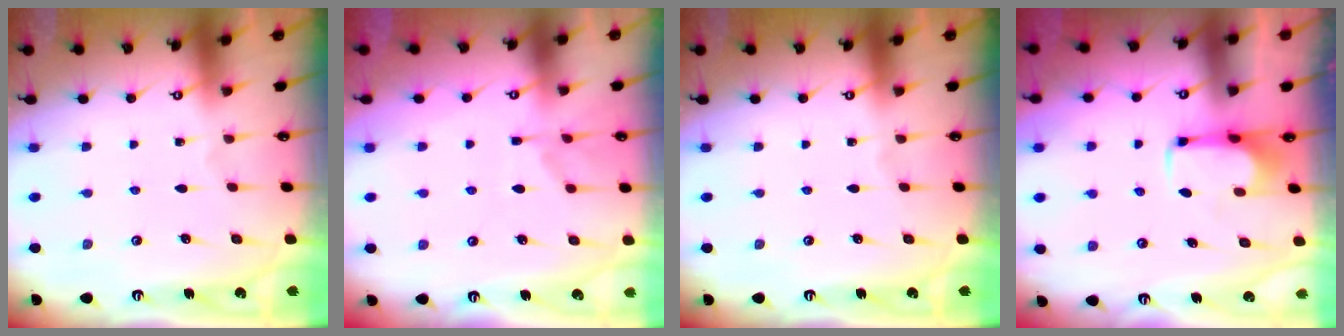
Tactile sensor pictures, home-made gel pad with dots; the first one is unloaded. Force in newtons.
{"total": 1.4, "press": 0.6, "slide": 1.2}
{"total": 0.0}
{"total": 1.9, "press": 1.9, "slide": 0.3}